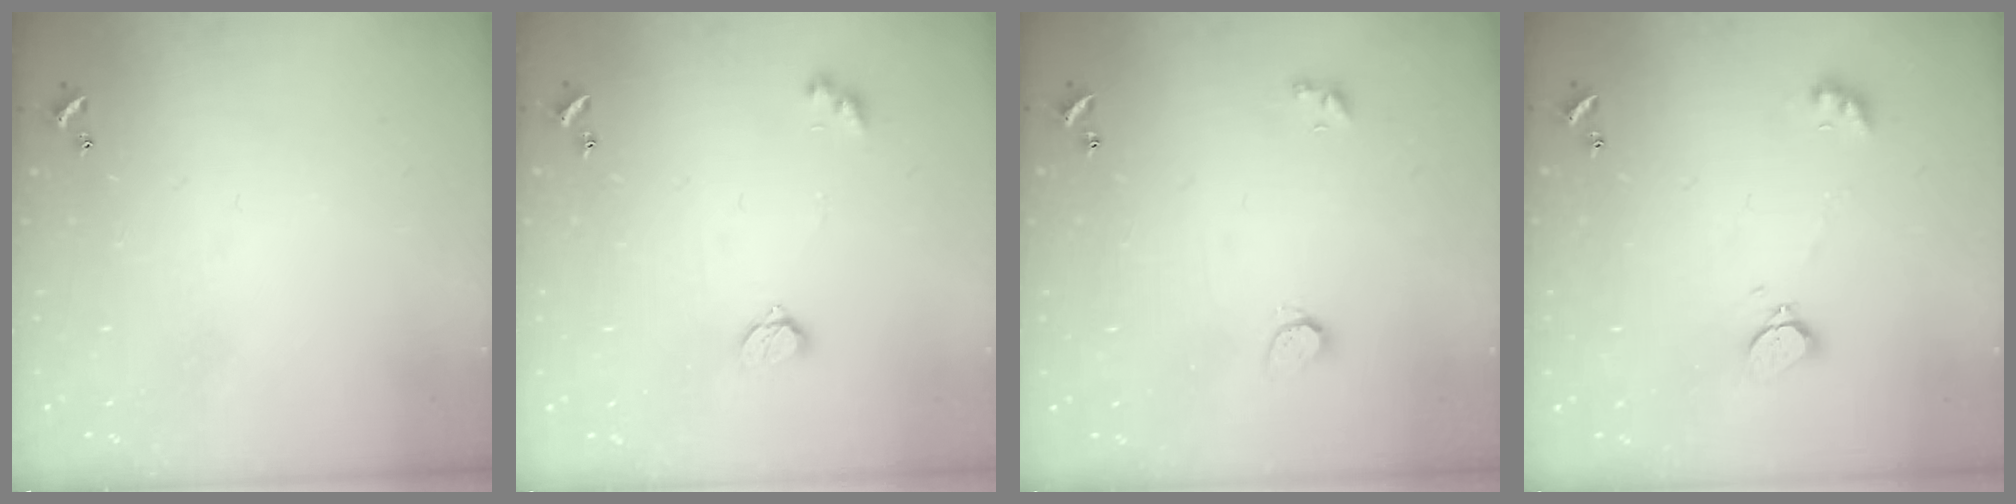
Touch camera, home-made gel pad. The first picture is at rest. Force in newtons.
{"total": 4.2, "press": 4.2, "slide": 0.4}
{"total": 2.3, "press": 2.3, "slide": 0.5}
{"total": 2.3, "press": 2.3, "slide": 0.5}